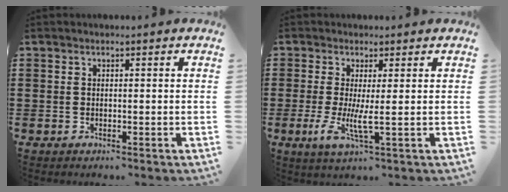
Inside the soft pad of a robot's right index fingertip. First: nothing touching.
{"total": 4.9, "force": [-0.4, 0.3, 4.8], "torque": [-0.096, -0.013, -0.007]}